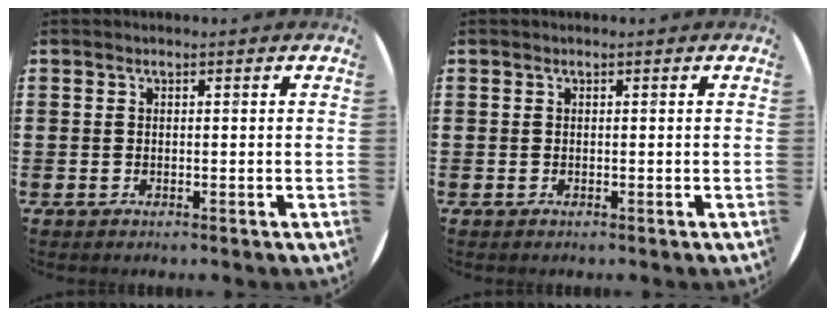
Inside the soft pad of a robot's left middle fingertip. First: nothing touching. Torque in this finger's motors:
{"motor_torque": [0.00, 0.00, 0.00, 0.00]}